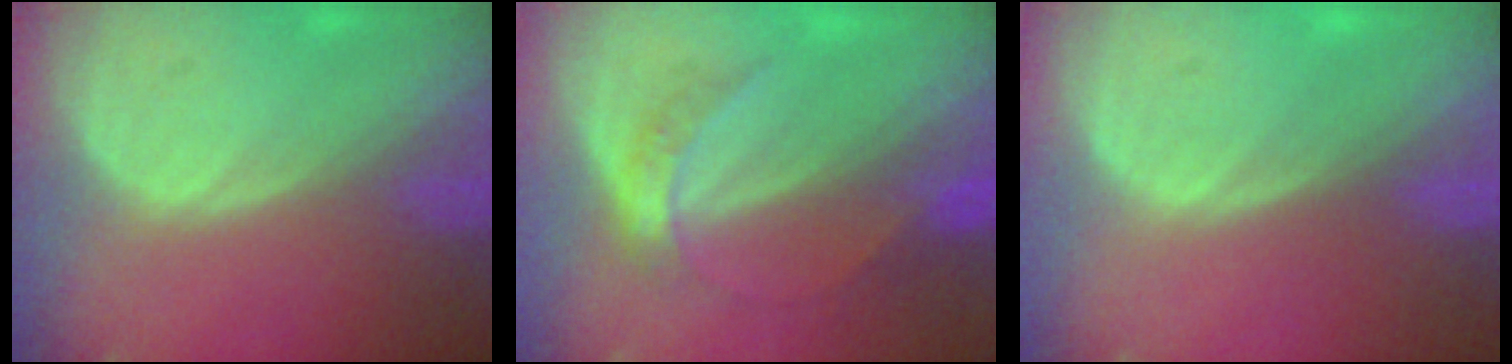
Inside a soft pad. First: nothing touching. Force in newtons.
{"total": 4.8, "press": 4.5, "slide": 1.6}
{"total": 0.0}